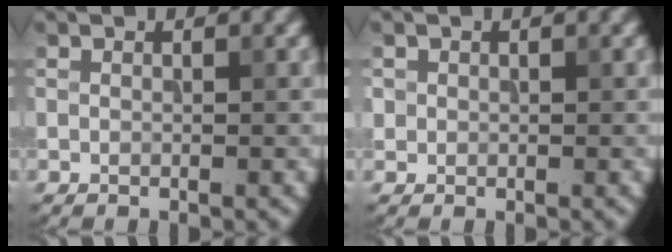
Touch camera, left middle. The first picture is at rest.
{"total": 0.6, "force": [0.1, 0.6, 0.0], "torque": [0.008, -0.004, 0.002]}